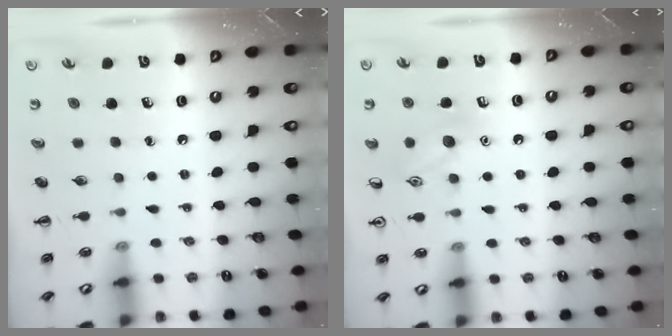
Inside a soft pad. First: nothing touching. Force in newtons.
{"total": 9.4, "press": 9.4, "slide": 1.0}